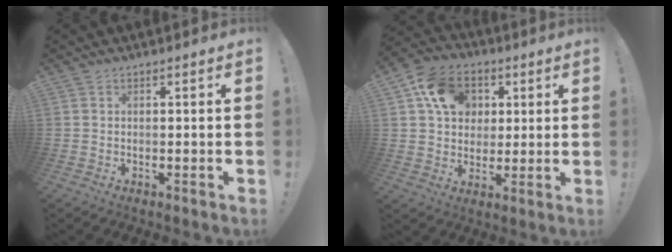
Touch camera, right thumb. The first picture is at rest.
{"total": 15.3, "force": [4.8, 12.3, 7.7], "torque": [-0.114, -0.002, 0.098]}